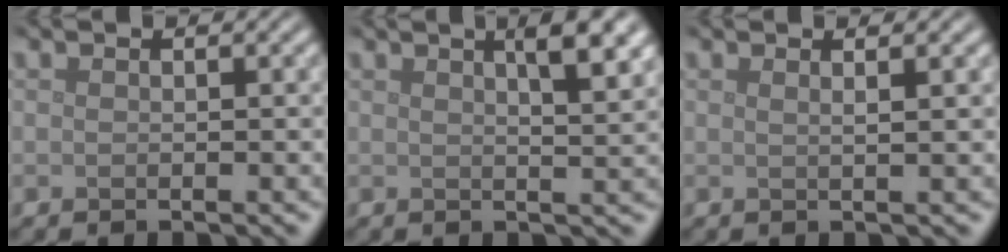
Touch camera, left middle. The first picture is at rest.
{"total": 5.1, "force": [2.5, 1.6, 4.2], "torque": [-0.030, 0.020, 0.015]}
{"total": 1.9, "force": [1.0, 0.8, 1.5], "torque": [-0.005, 0.002, -0.007]}